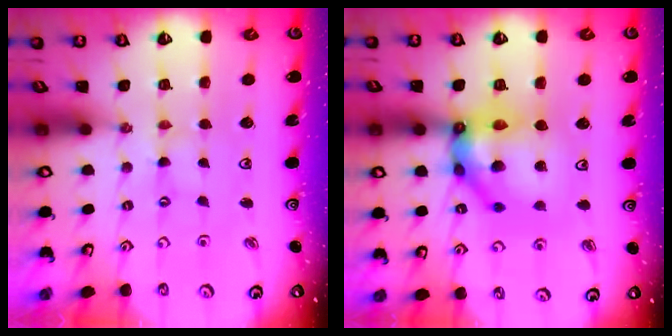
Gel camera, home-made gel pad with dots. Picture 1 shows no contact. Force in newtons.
{"total": 16.3, "press": 16.3, "slide": 1.4}